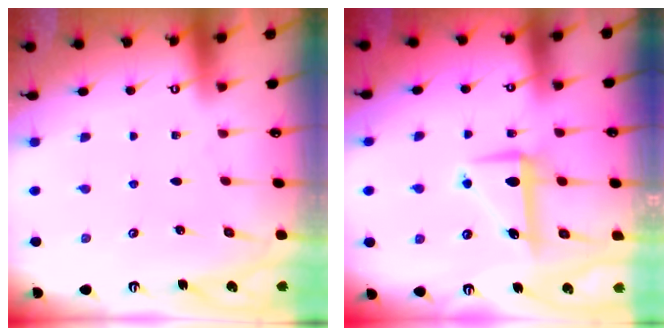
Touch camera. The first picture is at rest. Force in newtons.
{"total": 8.4, "press": 8.4, "slide": 0.6}